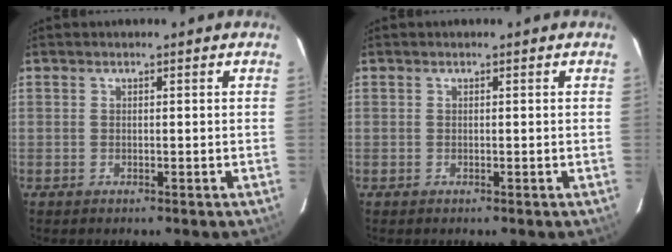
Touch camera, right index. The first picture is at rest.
{"total": 0.0}